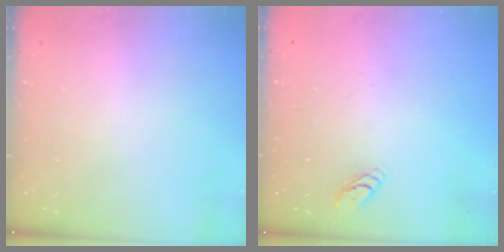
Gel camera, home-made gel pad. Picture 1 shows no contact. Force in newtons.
{"total": 3.1, "press": 3.1, "slide": 0.3}